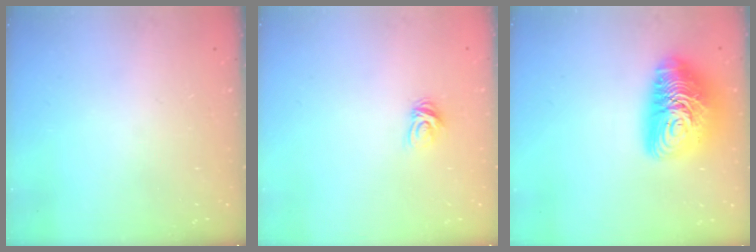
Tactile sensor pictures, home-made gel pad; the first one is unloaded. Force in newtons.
{"total": 5.0, "press": 4.9, "slide": 0.5}
{"total": 17.0, "press": 16.9, "slide": 1.3}